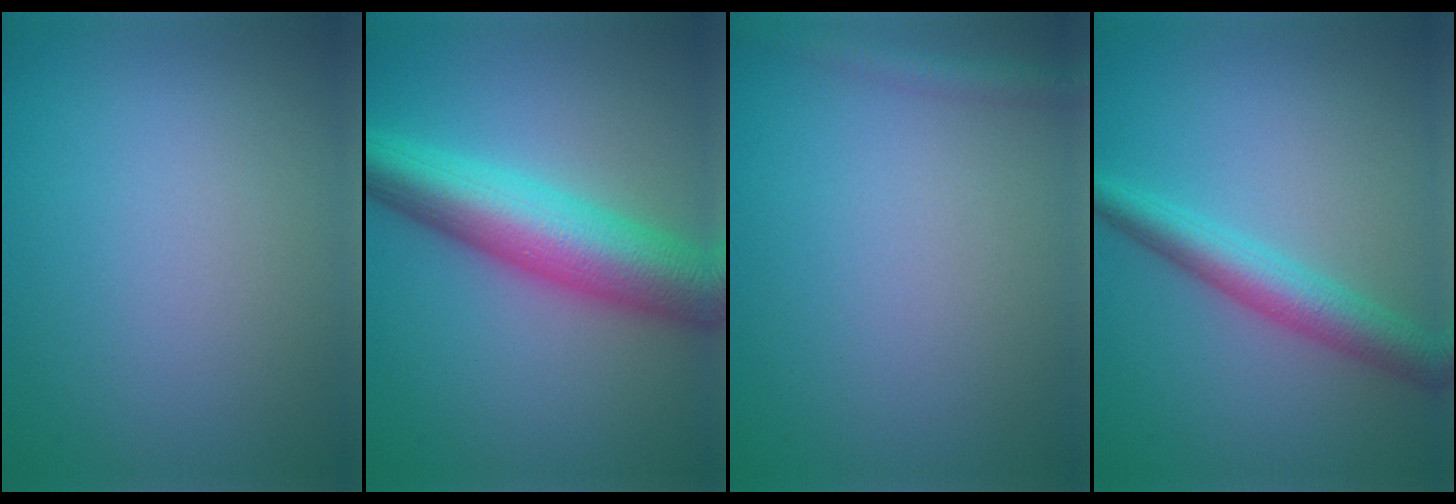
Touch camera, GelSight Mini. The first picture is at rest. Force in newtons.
{"total": 9.1, "press": 9.1, "slide": 0.2}
{"total": 1.8, "press": 1.8, "slide": 0.1}
{"total": 4.1, "press": 4.1, "slide": 0.1}